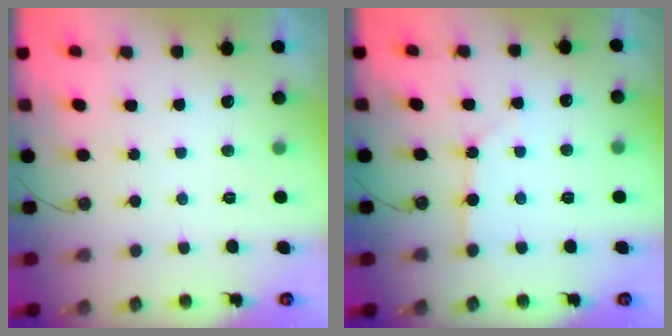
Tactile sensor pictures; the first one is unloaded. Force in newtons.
{"total": 3.8, "press": 3.8, "slide": 0.4}